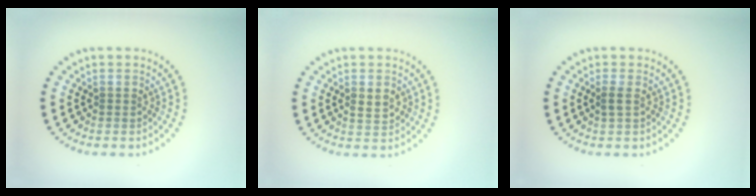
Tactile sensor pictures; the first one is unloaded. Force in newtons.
{"total": 1.8, "press": 1.8, "slide": 0.2}
{"total": 0.8, "press": 0.7, "slide": 0.3}